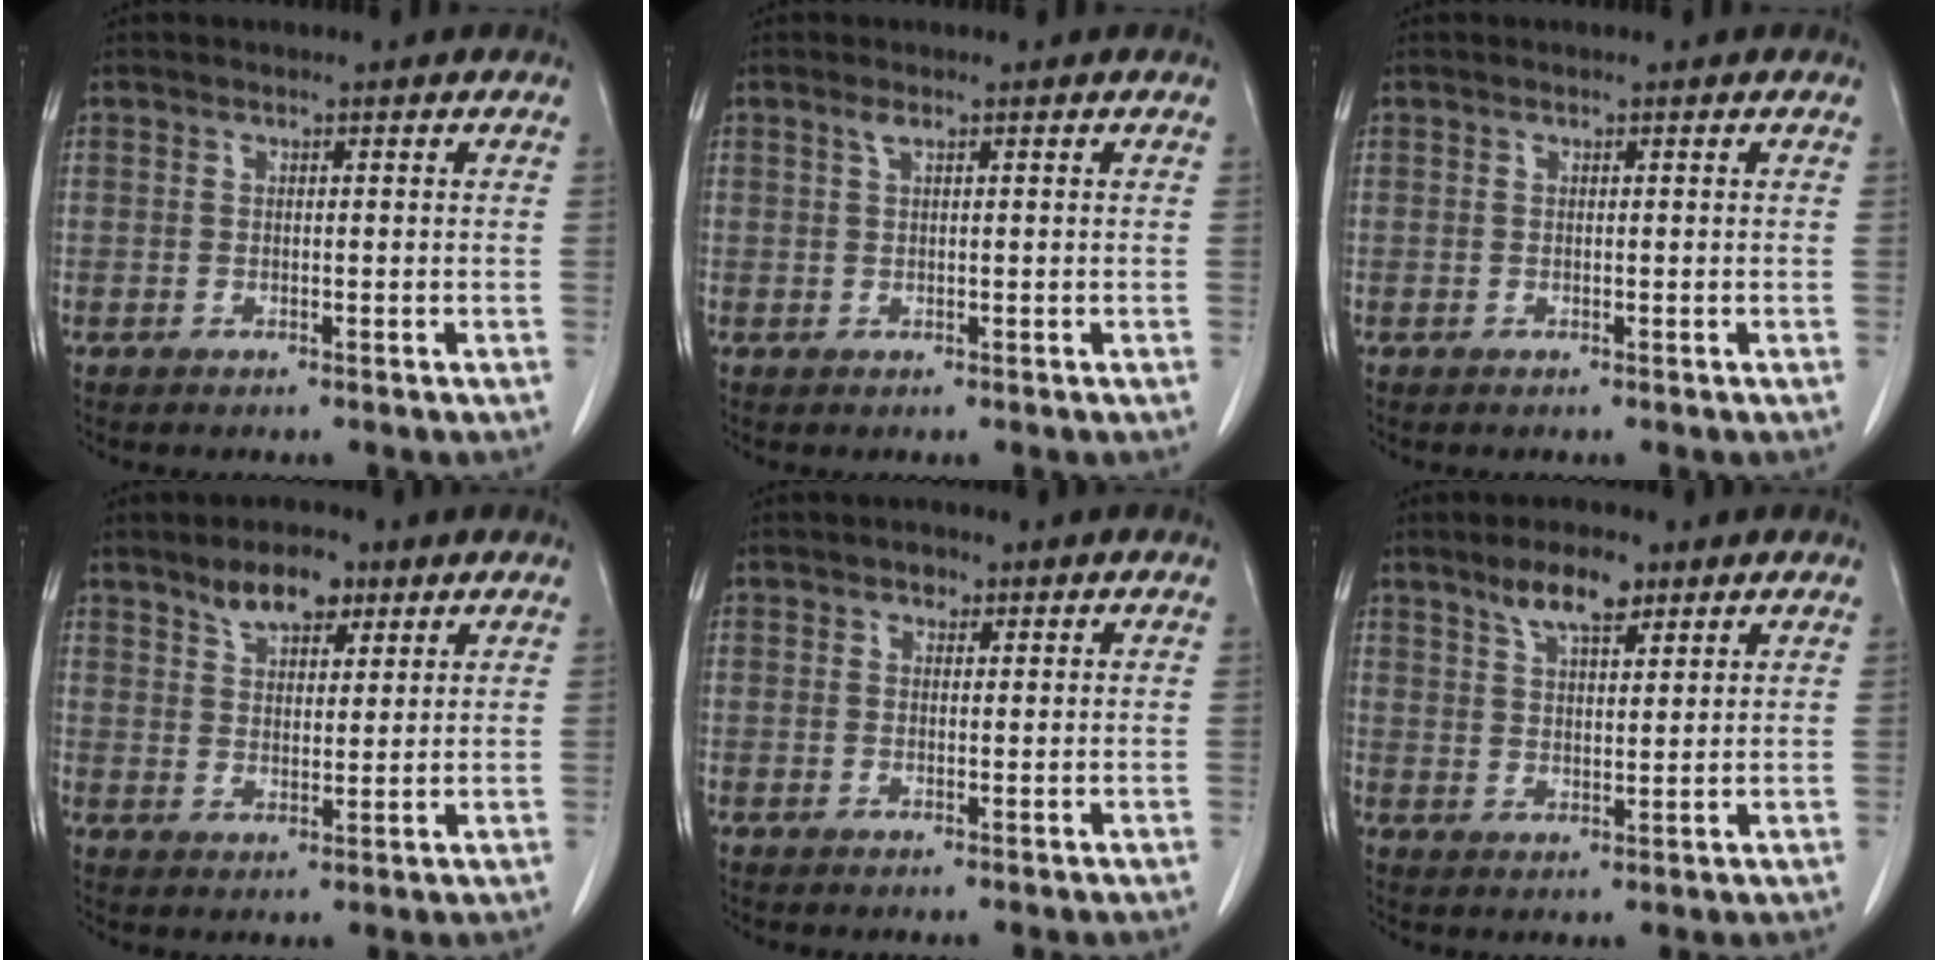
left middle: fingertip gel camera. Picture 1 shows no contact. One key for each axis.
{"total": 0.9, "fx": 0.6, "fy": 0.1, "fz": 0.7, "tx": -0.018, "ty": 0.005, "tz": 0.012}
{"total": 0.0}
{"total": 6.3, "fx": 4.2, "fy": 2.7, "fz": 3.7, "tx": -0.062, "ty": 0.009, "tz": 0.074}
{"total": 1.4, "fx": 0.8, "fy": 0.9, "fz": 0.6, "tx": -0.009, "ty": 0.002, "tz": 0.011}
{"total": 6.2, "fx": 4.3, "fy": 1.9, "fz": 4.1, "tx": -0.077, "ty": 0.007, "tz": 0.076}